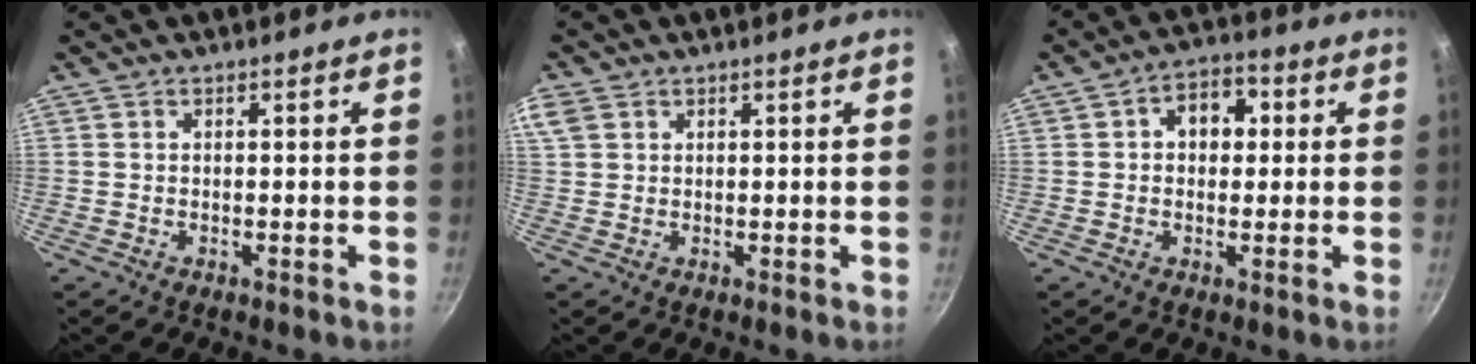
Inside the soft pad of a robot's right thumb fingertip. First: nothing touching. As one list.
[{"total": 5.3, "force": [2.5, 3.8, 2.9], "torque": [-0.064, 0.014, 0.053]}, {"total": 7.1, "force": [1.3, 5.2, 4.7], "torque": [-0.028, 0.014, 0.010]}]